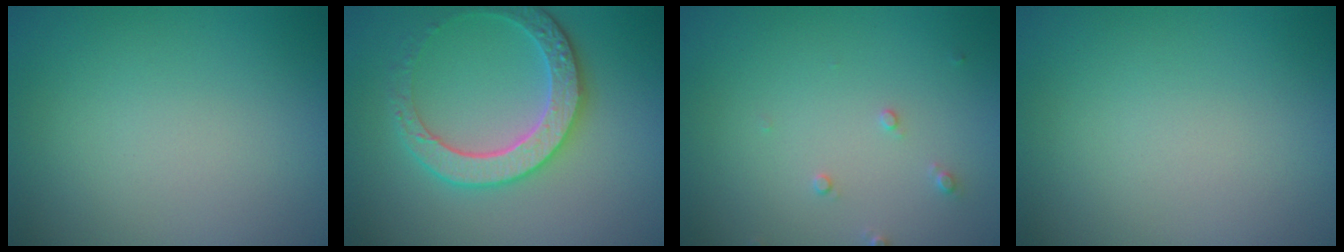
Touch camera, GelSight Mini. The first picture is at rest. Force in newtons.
{"total": 4.0, "press": 3.8, "slide": 1.1}
{"total": 1.1, "press": 1.1, "slide": 0.2}
{"total": 0.0}